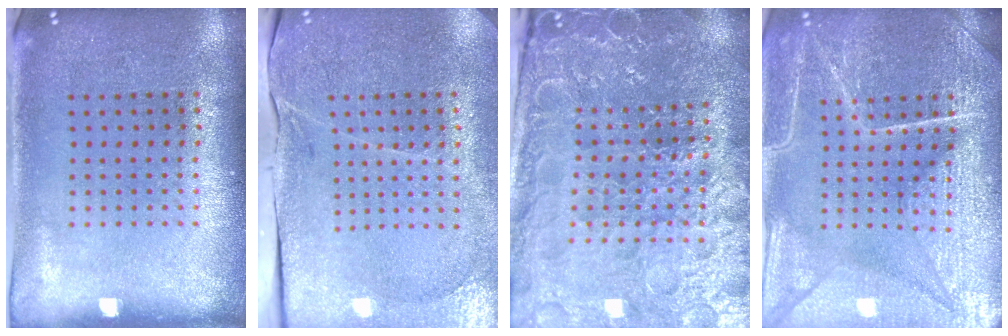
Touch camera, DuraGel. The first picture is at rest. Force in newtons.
{"total": 3.4, "press": 3.3, "slide": 0.4}
{"total": 4.7, "press": 4.5, "slide": 1.3}
{"total": 7.2, "press": 7.1, "slide": 0.9}